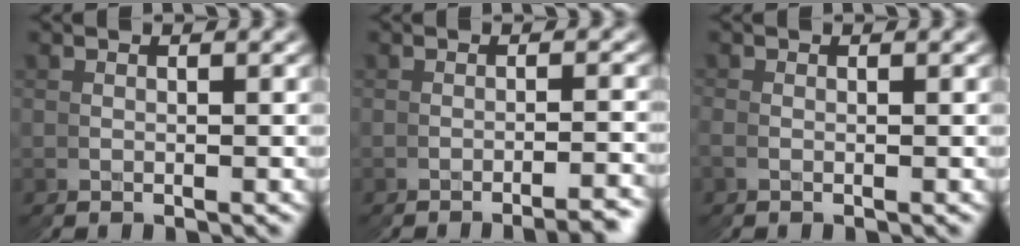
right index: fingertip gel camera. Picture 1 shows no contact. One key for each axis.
{"total": 2.3, "fx": -1.7, "fy": -1.5, "fz": -0.5, "tx": 0.004, "ty": 0.013, "tz": -0.032}
{"total": 0.6, "fx": -0.2, "fy": -0.5, "fz": -0.3, "tx": 0.004, "ty": 0.002, "tz": -0.006}